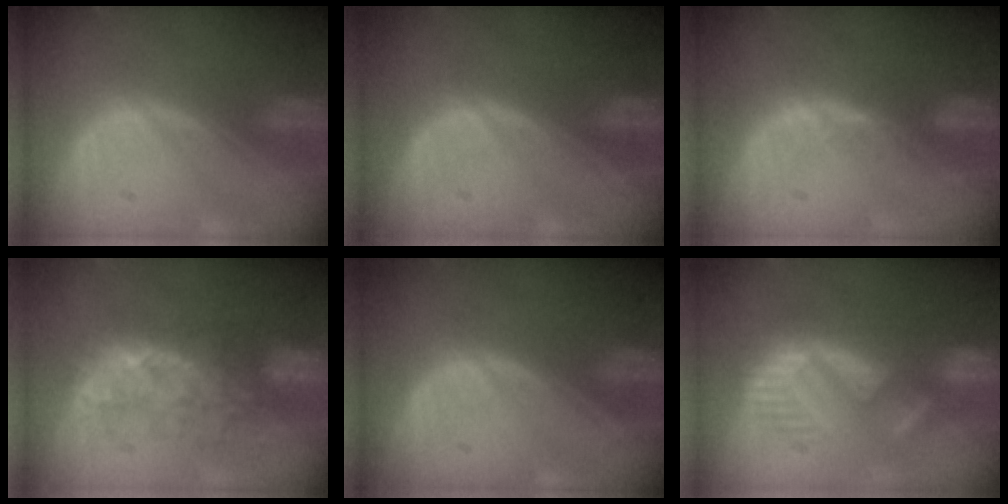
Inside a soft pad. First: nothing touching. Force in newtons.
{"total": 0.0}
{"total": 2.4, "press": 1.8, "slide": 1.5}
{"total": 7.6, "press": 7.3, "slide": 2.3}
{"total": 0.0}
{"total": 9.0, "press": 8.1, "slide": 4.0}